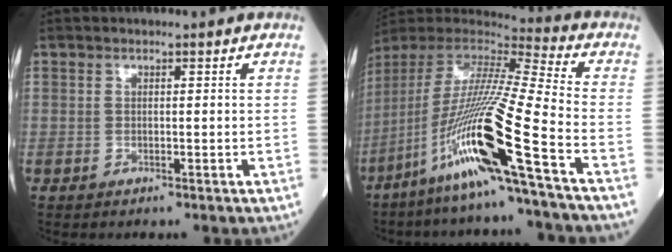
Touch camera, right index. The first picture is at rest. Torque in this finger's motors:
{"motor_torque": [1.67, -0.46, 1.05, 0.21]}